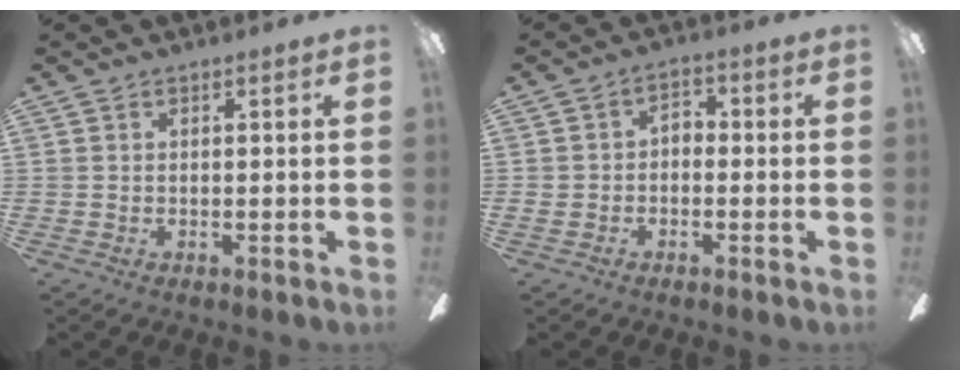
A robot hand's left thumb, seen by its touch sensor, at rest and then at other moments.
{"total": 3.7, "force": [-1.6, 2.8, 1.7], "torque": [-0.031, 0.016, -0.032]}